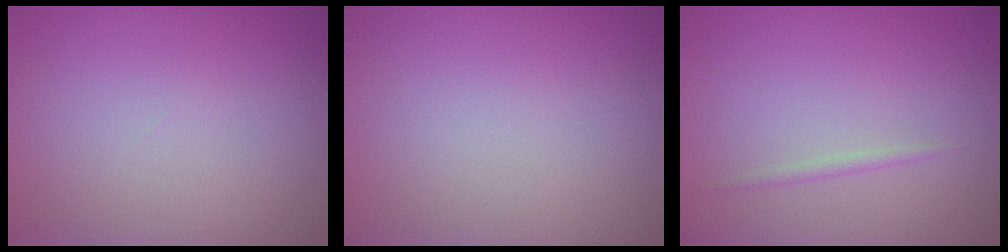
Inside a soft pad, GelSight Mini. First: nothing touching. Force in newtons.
{"total": 0.0}
{"total": 0.6, "press": 0.6, "slide": 0.0}